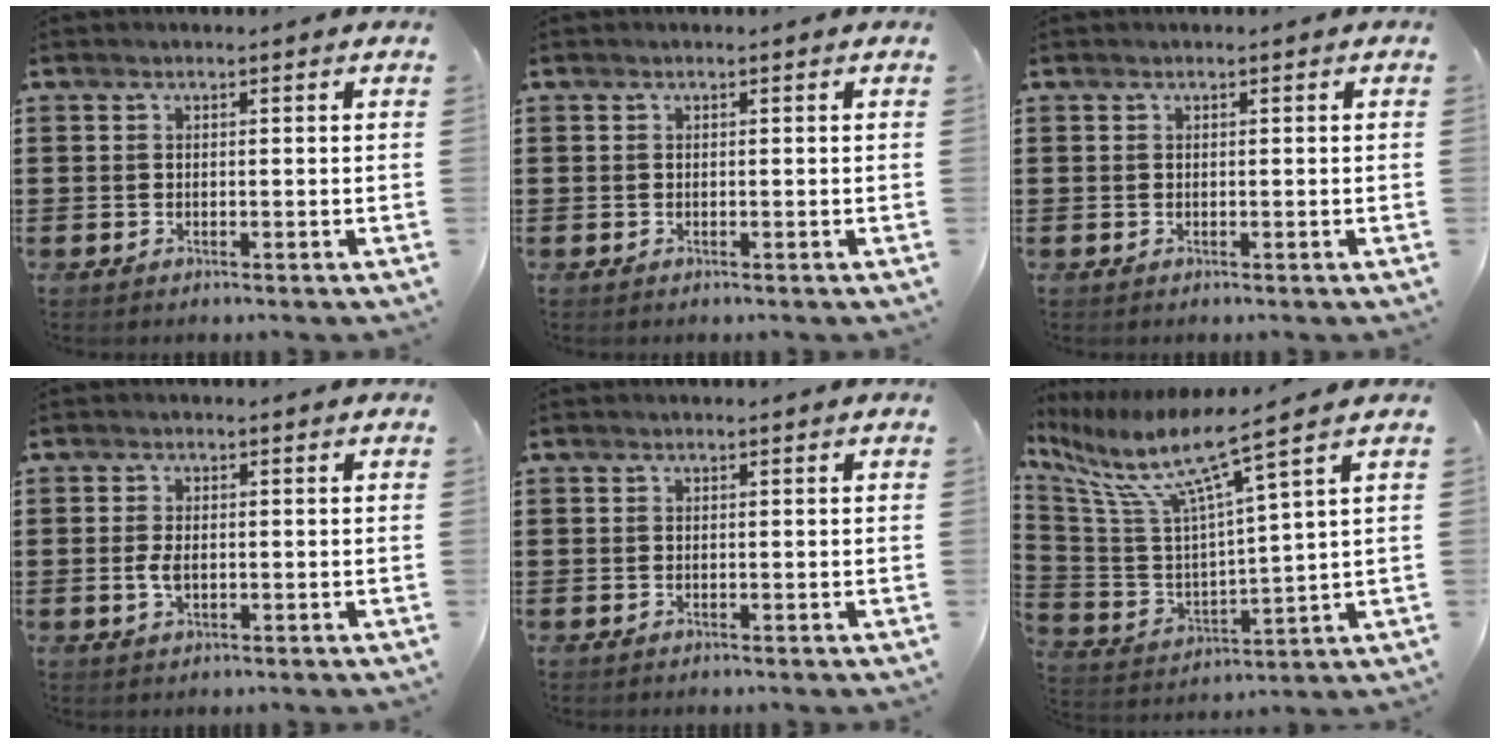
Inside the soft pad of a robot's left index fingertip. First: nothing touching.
{"total": 0.0}
{"total": 0.0}
{"total": 2.5, "force": [-0.3, 1.4, 2.1], "torque": [-0.057, -0.002, -0.010]}
{"total": 0.0}
{"total": 9.9, "force": [6.8, 0.9, 7.0], "torque": [-0.166, -0.044, 0.107]}